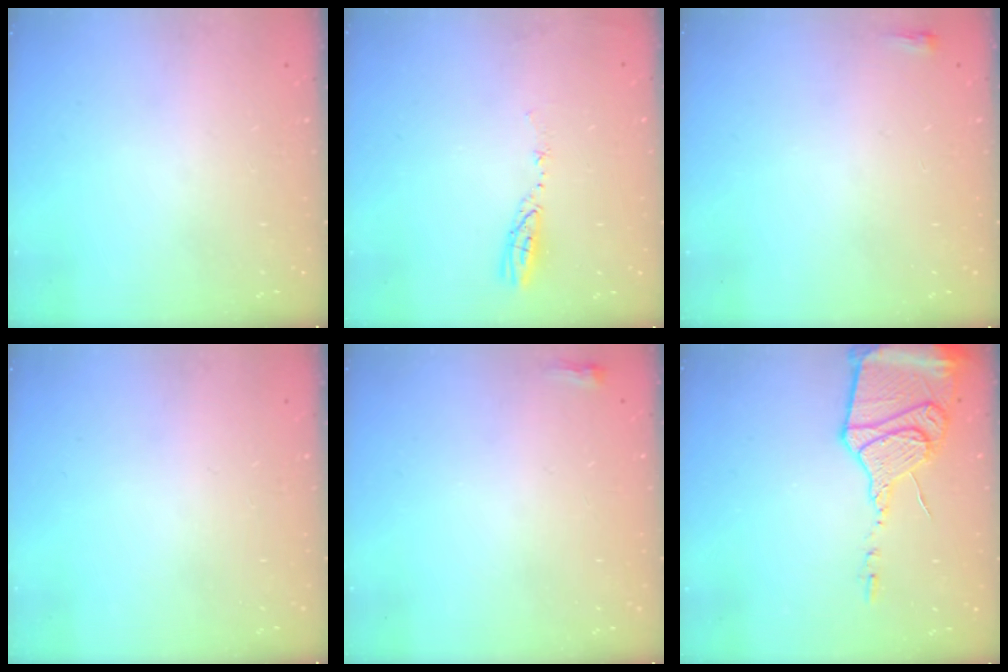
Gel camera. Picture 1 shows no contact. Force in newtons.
{"total": 3.8, "press": 3.8, "slide": 0.3}
{"total": 2.0, "press": 2.0, "slide": 0.5}
{"total": 0.0}
{"total": 2.2, "press": 2.2, "slide": 0.6}
{"total": 16.9, "press": 16.8, "slide": 1.6}